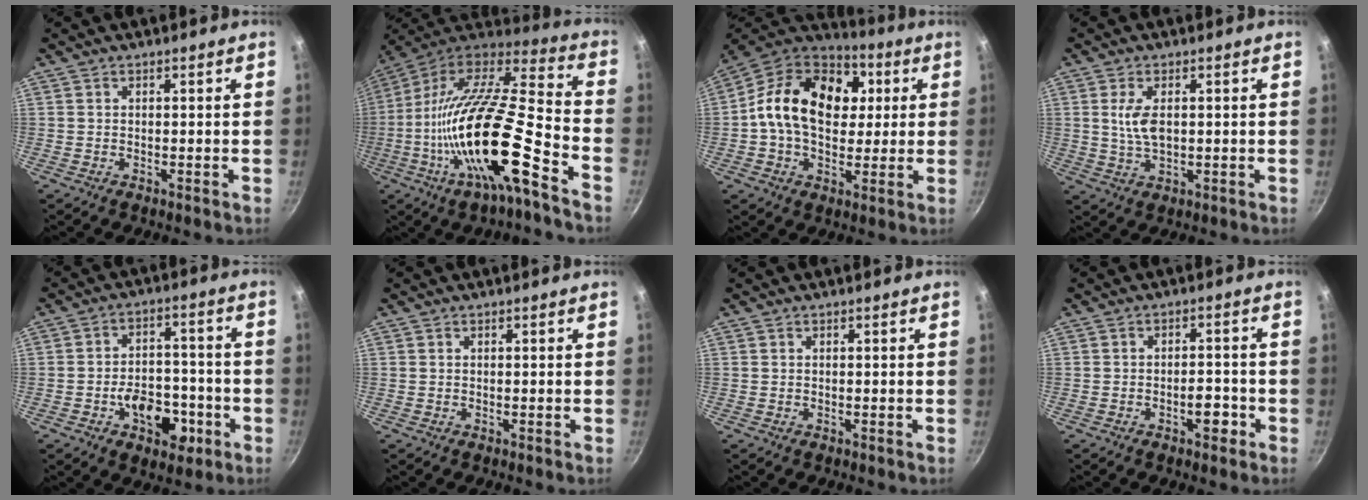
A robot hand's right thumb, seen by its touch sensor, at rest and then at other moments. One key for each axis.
{"total": 25.1, "fx": -9.8, "fy": 6.3, "fz": 22.3, "tx": -0.375, "ty": 0.039, "tz": -0.189}
{"total": 21.2, "fx": 3.3, "fy": 15.1, "fz": 14.4, "tx": -0.213, "ty": 0.019, "tz": 0.037}
{"total": 5.4, "fx": 0.8, "fy": 2.7, "fz": 4.6, "tx": -0.088, "ty": -0.005, "tz": 0.018}
{"total": 11.8, "fx": -4.6, "fy": 7.5, "fz": 7.8, "tx": -0.077, "ty": 0.030, "tz": -0.067}
{"total": 0.0}
{"total": 0.0}
{"total": 4.3, "fx": -2.0, "fy": 2.2, "fz": 3.1, "tx": -0.026, "ty": 0.018, "tz": -0.029}